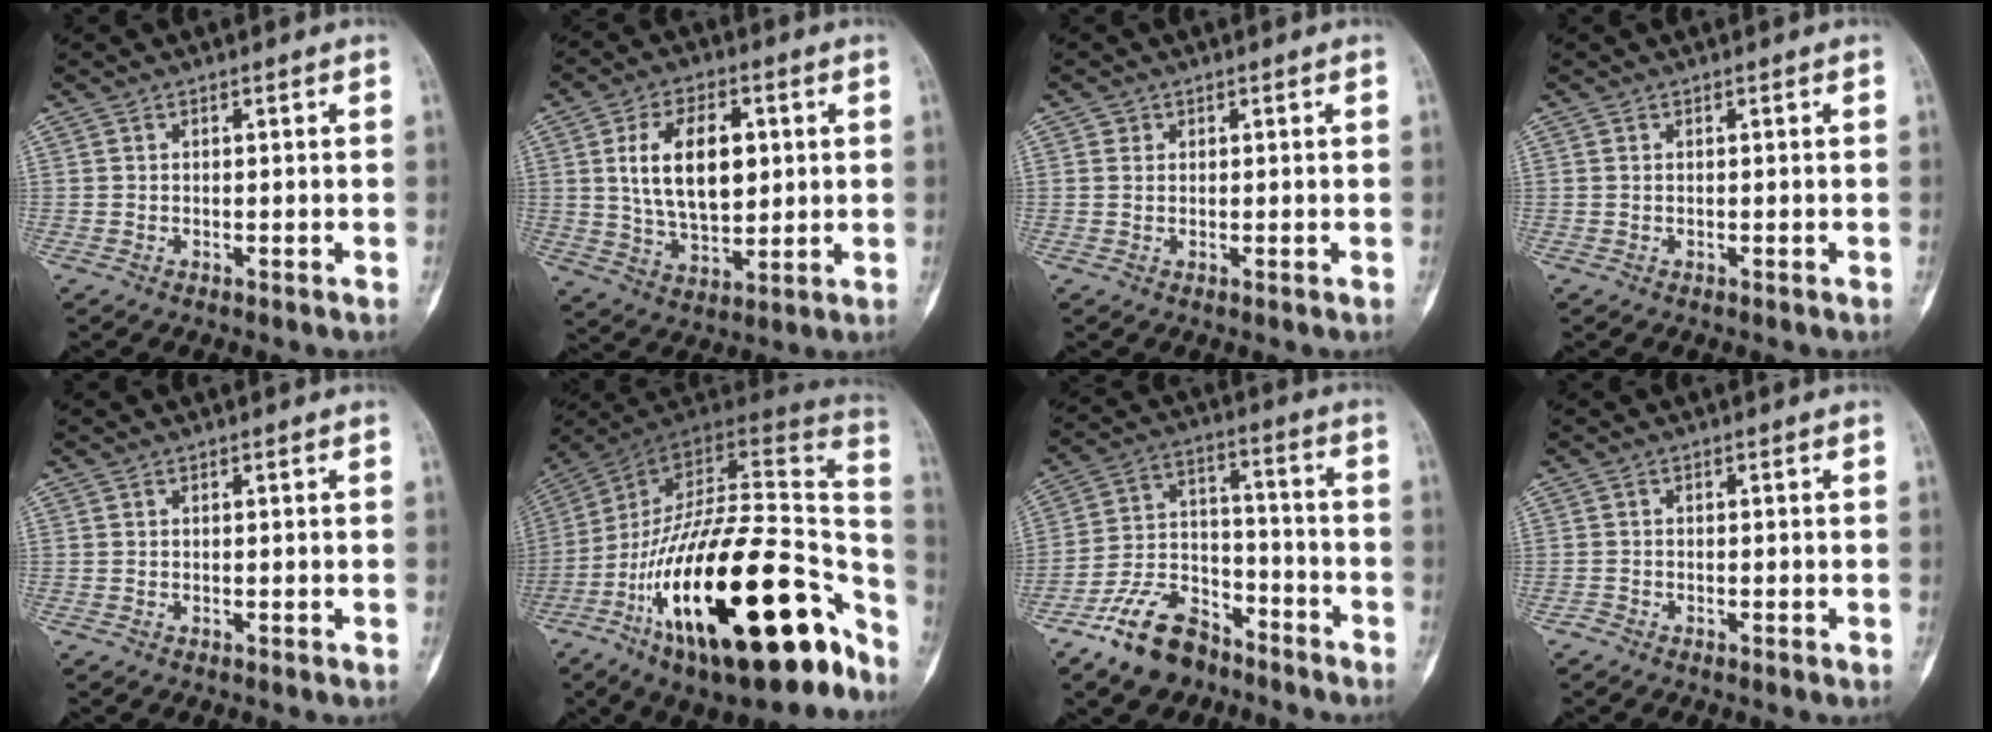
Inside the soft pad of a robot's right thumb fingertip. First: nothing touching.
{"total": 14.5, "force": [2.7, 8.4, 11.5], "torque": [-0.171, -0.008, 0.053]}
{"total": 1.4, "force": [0.5, 1.2, 0.4], "torque": [-0.001, -0.001, 0.008]}
{"total": 0.0}
{"total": 0.0}
{"total": 34.3, "force": [-15.6, 13.5, 27.4], "torque": [-0.358, 0.075, -0.246]}
{"total": 13.9, "force": [-9.7, 7.8, 6.3], "torque": [-0.096, 0.081, -0.176]}
{"total": 0.9, "force": [-0.8, 0.3, 0.2], "torque": [-0.002, 0.000, -0.017]}